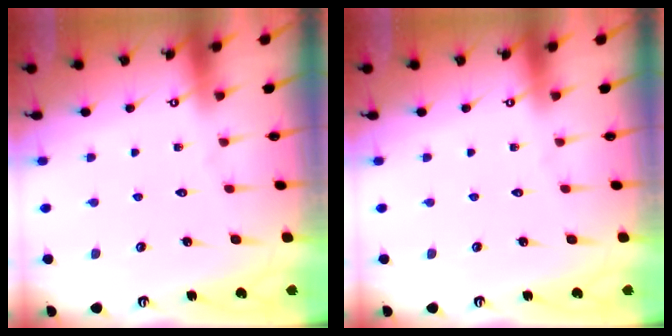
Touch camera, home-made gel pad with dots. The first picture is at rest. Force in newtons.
{"total": 0.0}